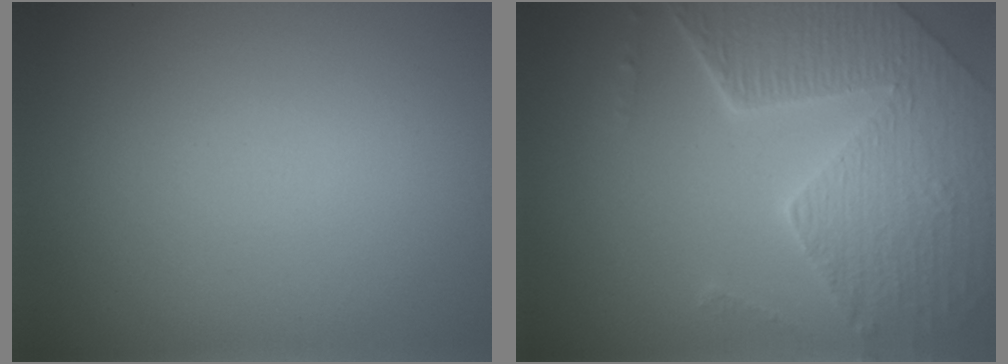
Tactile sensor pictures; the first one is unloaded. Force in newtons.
{"total": 8.3, "press": 5.9, "slide": 5.9}